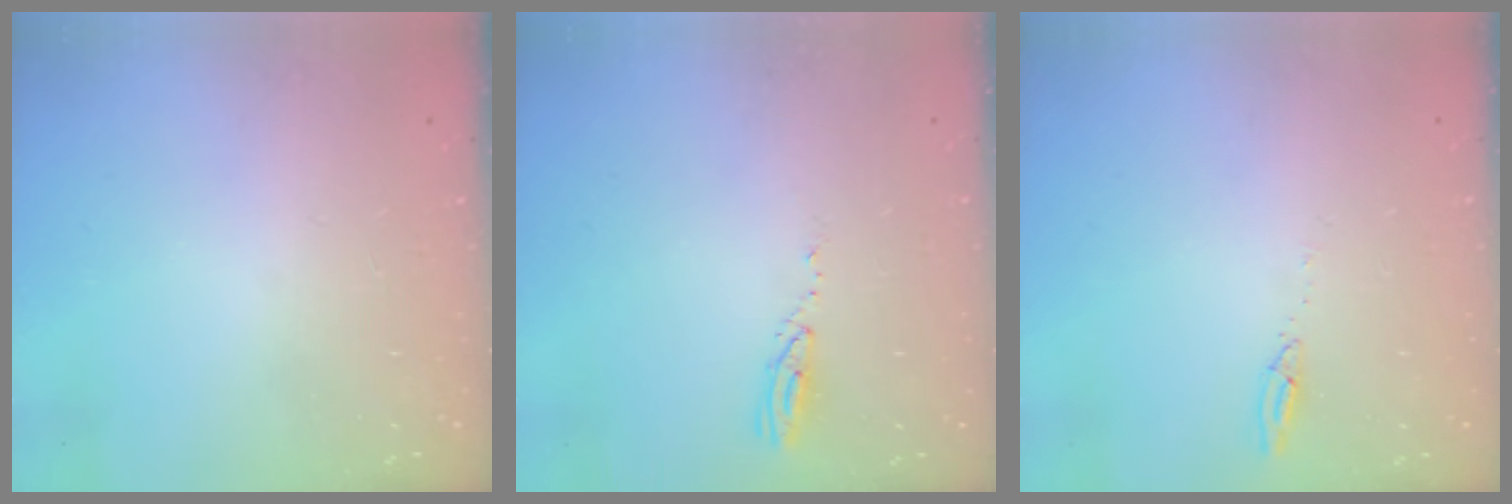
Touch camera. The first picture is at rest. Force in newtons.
{"total": 3.5, "press": 3.5, "slide": 0.3}
{"total": 2.7, "press": 2.7, "slide": 0.2}